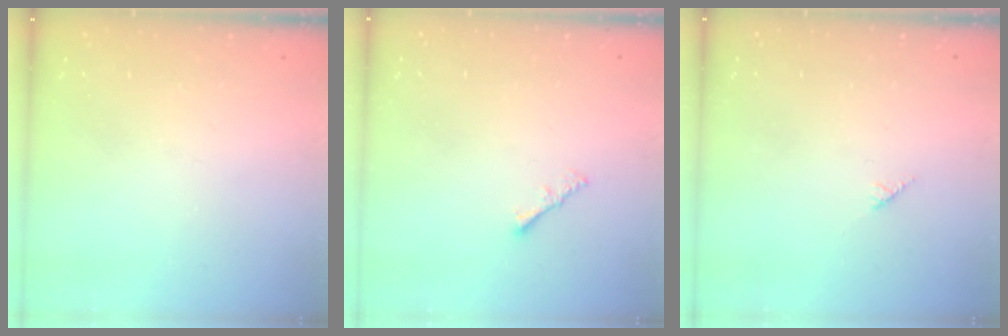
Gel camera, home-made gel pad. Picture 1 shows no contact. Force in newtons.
{"total": 1.6, "press": 1.5, "slide": 0.5}
{"total": 2.7, "press": 2.7, "slide": 0.2}